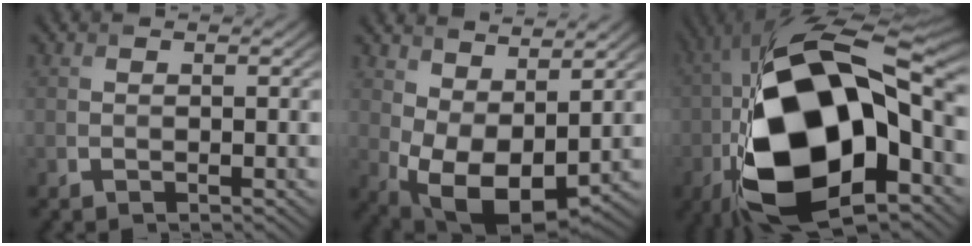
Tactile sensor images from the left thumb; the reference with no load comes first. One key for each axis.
{"total": 10.0, "fx": 1.9, "fy": 5.8, "fz": 7.9, "tx": -0.161, "ty": -0.019, "tz": 0.041}
{"total": 21.3, "fx": -5.1, "fy": 10.7, "fz": 17.8, "tx": -0.364, "ty": -0.016, "tz": -0.082}